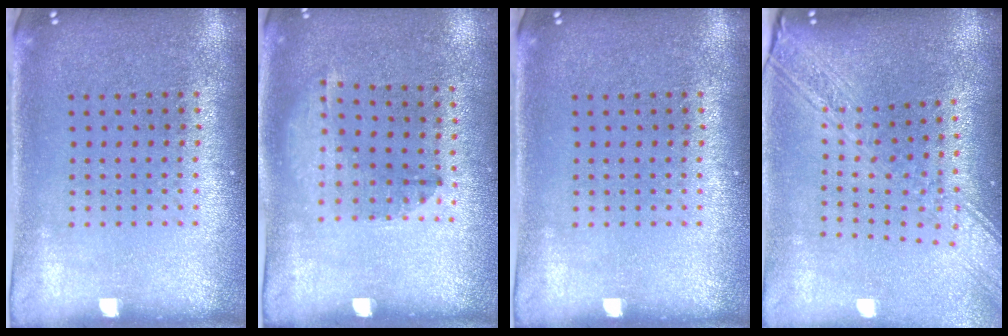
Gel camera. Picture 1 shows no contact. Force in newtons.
{"total": 1.3, "press": 0.9, "slide": 0.9}
{"total": 0.0}
{"total": 2.8, "press": 2.2, "slide": 1.7}